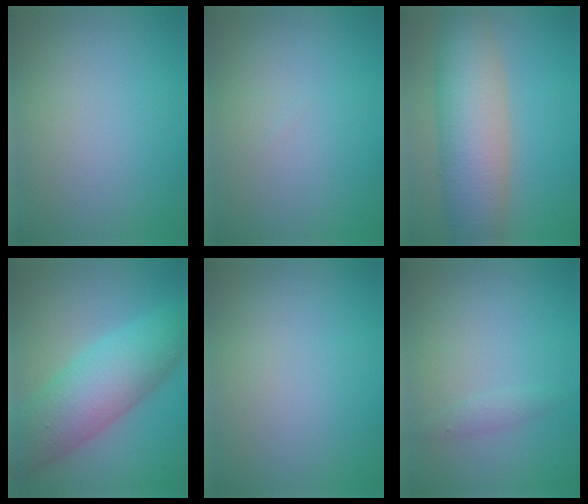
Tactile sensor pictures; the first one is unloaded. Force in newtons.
{"total": 0.0}
{"total": 8.6, "press": 8.6, "slide": 0.2}
{"total": 8.6, "press": 8.6, "slide": 0.2}
{"total": 0.0}
{"total": 1.0, "press": 1.0, "slide": 0.1}